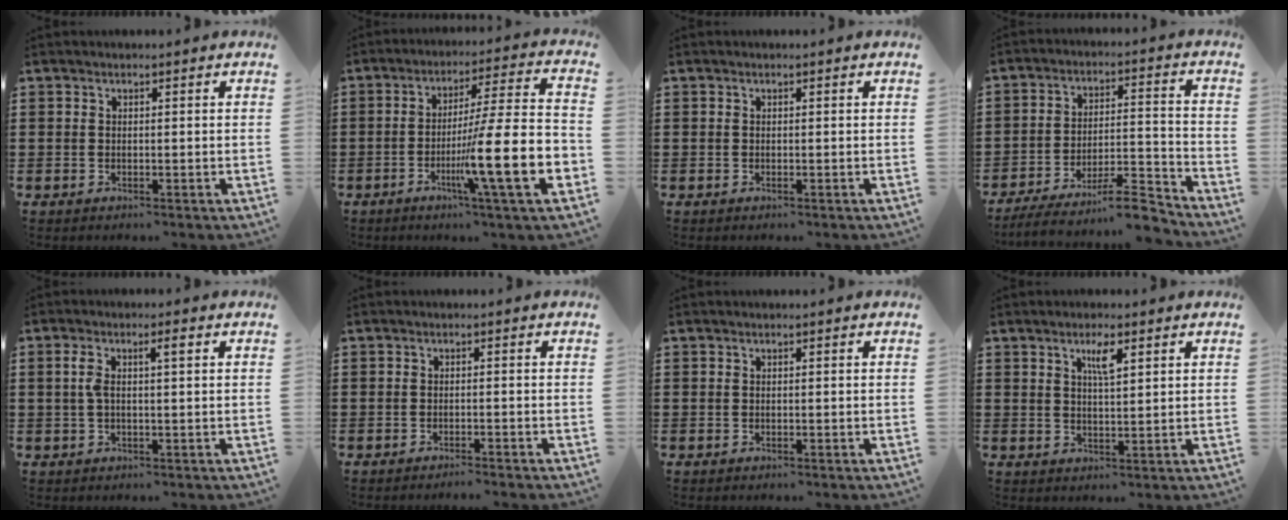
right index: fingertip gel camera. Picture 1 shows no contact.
{"total": 15.9, "force": [-5.3, 1.4, 14.9], "torque": [-0.241, -0.021, -0.092]}
{"total": 0.0}
{"total": 9.8, "force": [-8.4, 1.3, 4.9], "torque": [-0.069, 0.017, -0.157]}
{"total": 3.4, "force": [0.7, 0.7, 3.2], "torque": [-0.063, 0.006, 0.008]}
{"total": 1.3, "force": [-1.2, -0.4, 0.3], "torque": [-0.007, -0.001, -0.024]}
{"total": 0.0}
{"total": 3.6, "force": [1.9, 0.8, 3.0], "torque": [-0.055, 0.004, 0.028]}